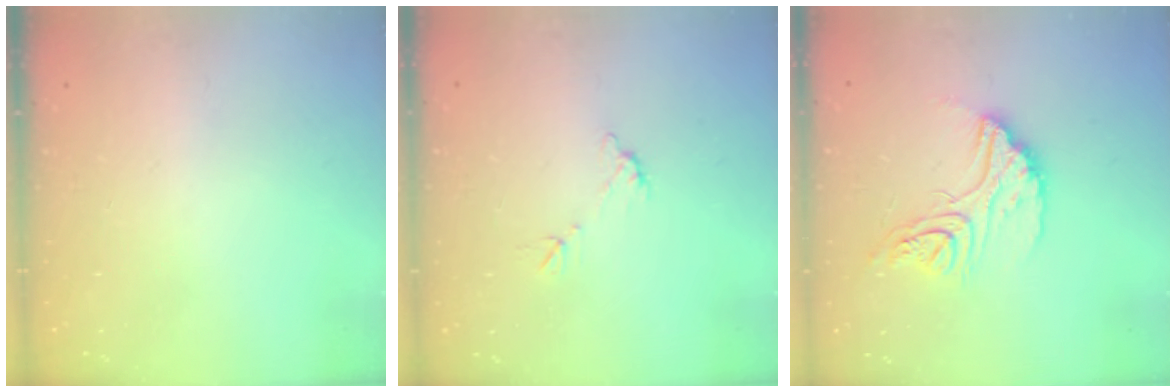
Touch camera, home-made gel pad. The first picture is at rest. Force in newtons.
{"total": 4.5, "press": 4.5, "slide": 0.2}
{"total": 14.8, "press": 14.7, "slide": 1.4}